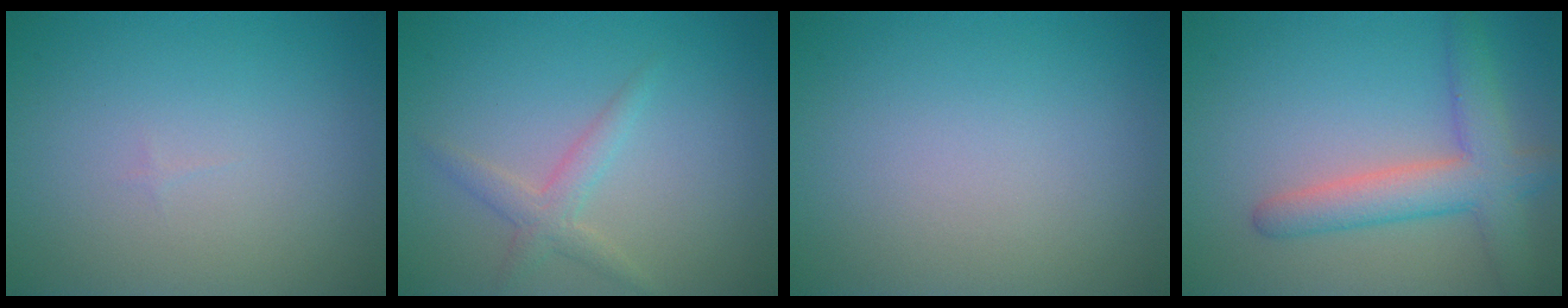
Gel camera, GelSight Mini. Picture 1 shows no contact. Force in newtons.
{"total": 2.0, "press": 2.0, "slide": 0.0}
{"total": 0.0}
{"total": 4.9, "press": 4.9, "slide": 0.3}